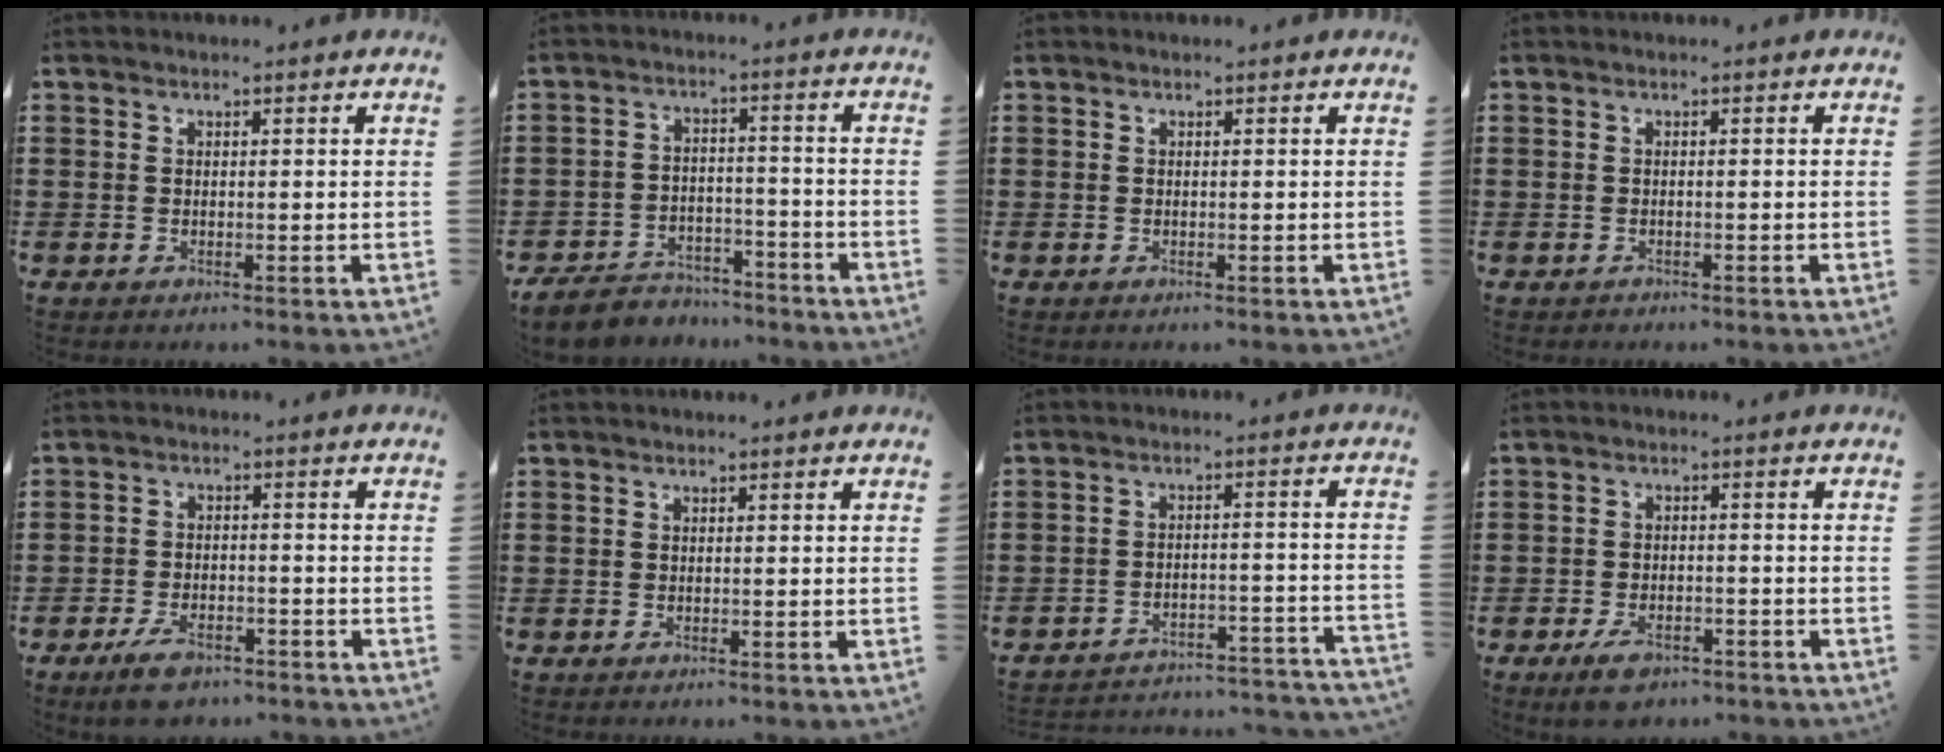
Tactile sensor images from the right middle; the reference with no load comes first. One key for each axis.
{"total": 5.7, "fx": -5.4, "fy": 1.6, "fz": 0.9, "tx": -0.024, "ty": 0.011, "tz": -0.109}
{"total": 0.0}
{"total": 0.7, "fx": -0.5, "fy": 0.4, "fz": -0.1, "tx": 0.000, "ty": 0.005, "tz": -0.014}
{"total": 5.0, "fx": -3.8, "fy": 1.9, "fz": 2.7, "tx": -0.057, "ty": 0.007, "tz": -0.073}
{"total": 0.0}
{"total": 3.6, "fx": -3.5, "fy": 0.2, "fz": 0.9, "tx": -0.022, "ty": -0.008, "tz": -0.076}
{"total": 4.1, "fx": -3.1, "fy": 1.7, "fz": 2.0, "tx": -0.040, "ty": 0.009, "tz": -0.061}